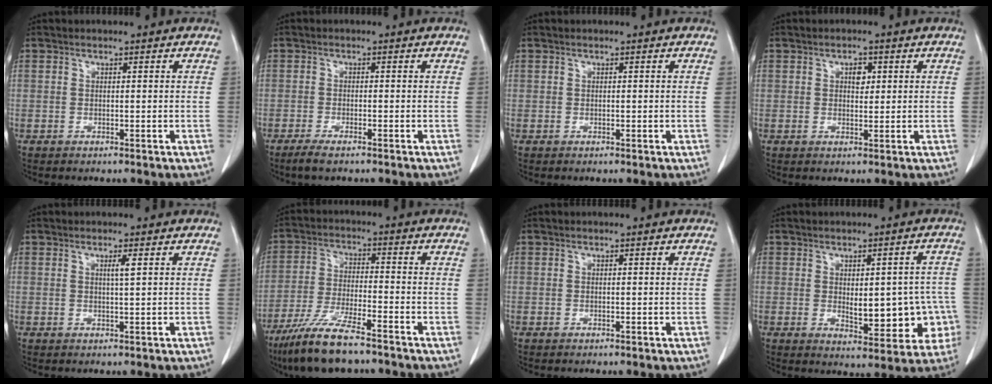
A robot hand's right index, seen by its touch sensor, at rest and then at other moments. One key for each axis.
{"total": 3.1, "fx": -2.3, "fy": 0.5, "fz": 2.0, "tx": -0.041, "ty": -0.006, "tz": -0.038}
{"total": 0.0}
{"total": 2.1, "fx": 0.7, "fy": 1.2, "fz": 1.6, "tx": -0.023, "ty": 0.000, "tz": 0.011}
{"total": 1.3, "fx": 0.5, "fy": 0.3, "fz": 1.2, "tx": -0.022, "ty": 0.001, "tz": 0.008}
{"total": 11.1, "fx": -8.4, "fy": 1.5, "fz": 7.1, "tx": -0.141, "ty": -0.030, "tz": -0.153}
{"total": 0.0}
{"total": 11.2, "fx": -1.6, "fy": 4.9, "fz": 9.9, "tx": -0.115, "ty": 0.018, "tz": -0.005}